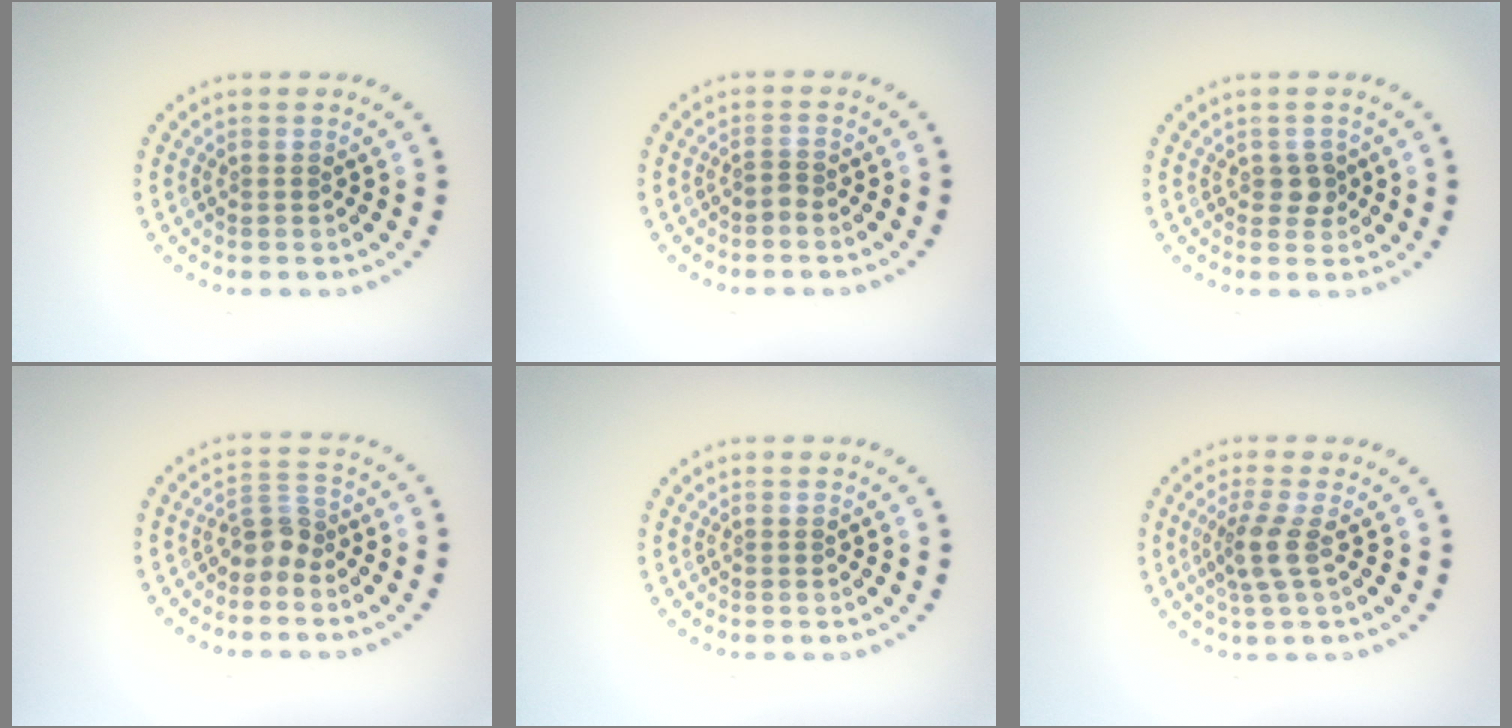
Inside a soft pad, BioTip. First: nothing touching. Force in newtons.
{"total": 0.7, "press": 0.4, "slide": 0.6}
{"total": 1.3, "press": 1.3, "slide": 0.5}
{"total": 2.4, "press": 1.7, "slide": 1.7}
{"total": 0.0}
{"total": 2.6, "press": 2.0, "slide": 1.7}